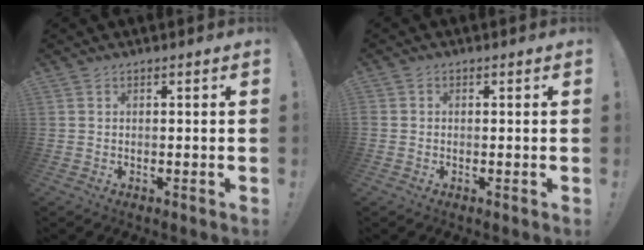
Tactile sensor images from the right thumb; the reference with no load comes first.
{"total": 0.6, "force": [-0.3, 0.6, 0.0], "torque": [-0.006, 0.004, -0.004]}